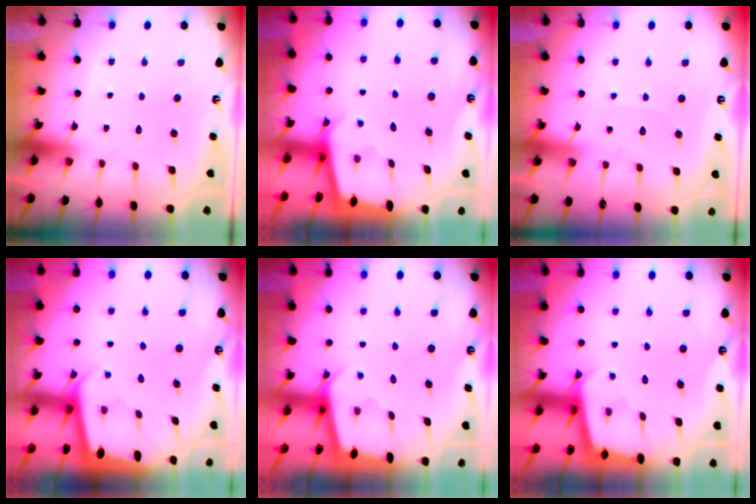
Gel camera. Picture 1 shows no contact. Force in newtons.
{"total": 2.0, "press": 2.0, "slide": 0.2}
{"total": 2.2, "press": 2.2, "slide": 0.4}
{"total": 1.9, "press": 1.9, "slide": 0.1}
{"total": 1.8, "press": 1.8, "slide": 0.2}
{"total": 2.3, "press": 2.3, "slide": 0.2}